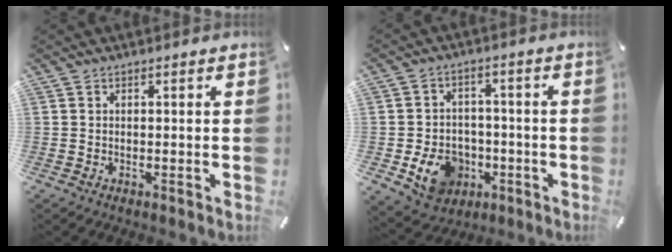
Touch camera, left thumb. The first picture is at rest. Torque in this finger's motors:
{"motor_torque": [0.20, 0.26, 0.14, 0.10, 0.19]}